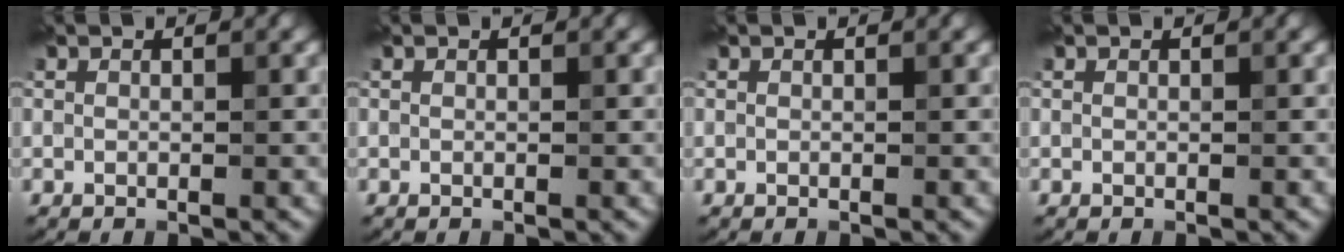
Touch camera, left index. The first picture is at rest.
{"total": 0.0}
{"total": 0.0}
{"total": 0.0}